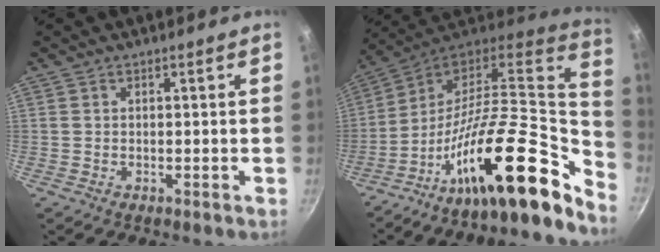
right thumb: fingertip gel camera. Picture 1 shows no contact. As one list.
[{"total": 26.7, "force": [-10.8, 9.5, 22.5], "torque": [-0.302, 0.051, -0.195]}]